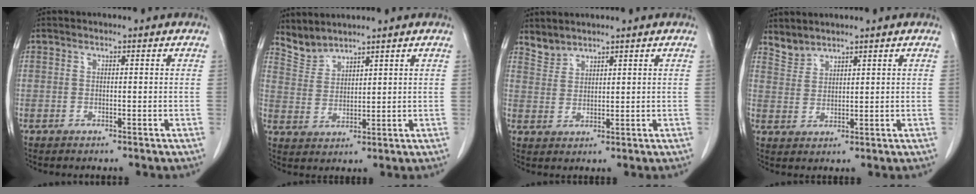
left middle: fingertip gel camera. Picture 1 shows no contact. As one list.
[{"total": 3.9, "force": [3.9, 0.4, -0.3], "torque": [-0.002, 0.004, 0.090]}, {"total": 2.5, "force": [2.5, 0.5, -0.2], "torque": [0.003, 0.006, 0.054]}, {"total": 2.7, "force": [2.7, 0.5, -0.1], "torque": [0.001, 0.006, 0.059]}]